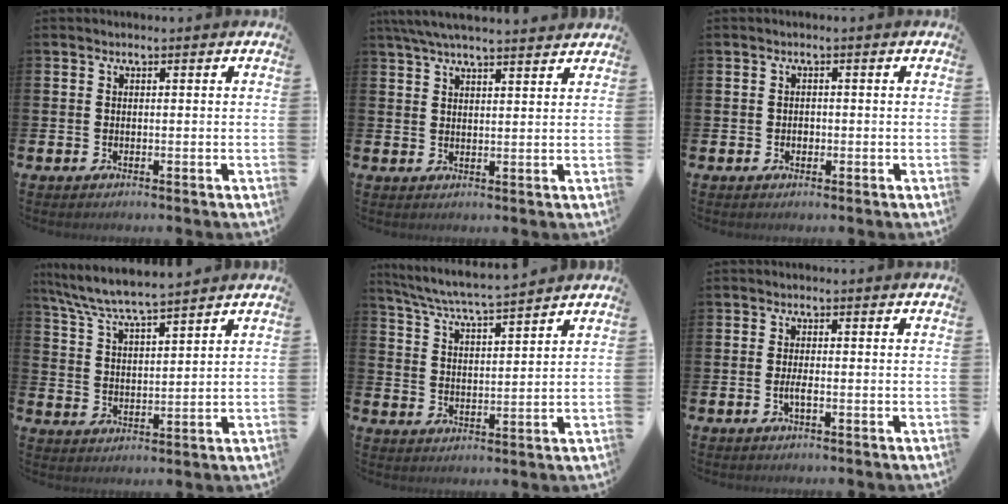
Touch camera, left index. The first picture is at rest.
{"total": 5.3, "force": [4.9, 0.5, 1.9], "torque": [-0.047, -0.013, 0.091]}
{"total": 1.0, "force": [-0.2, 0.8, 0.4], "torque": [-0.010, 0.005, -0.006]}
{"total": 6.6, "force": [6.4, 0.1, 1.8], "torque": [-0.062, -0.035, 0.113]}
{"total": 6.2, "force": [6.0, -0.2, 1.7], "torque": [-0.054, -0.038, 0.104]}
{"total": 1.5, "force": [-0.5, 0.3, 1.3], "torque": [-0.033, 0.003, -0.007]}